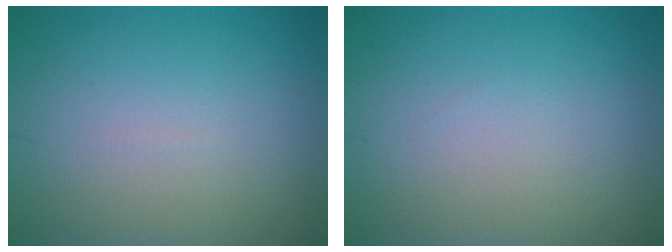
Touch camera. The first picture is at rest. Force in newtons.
{"total": 0.0}